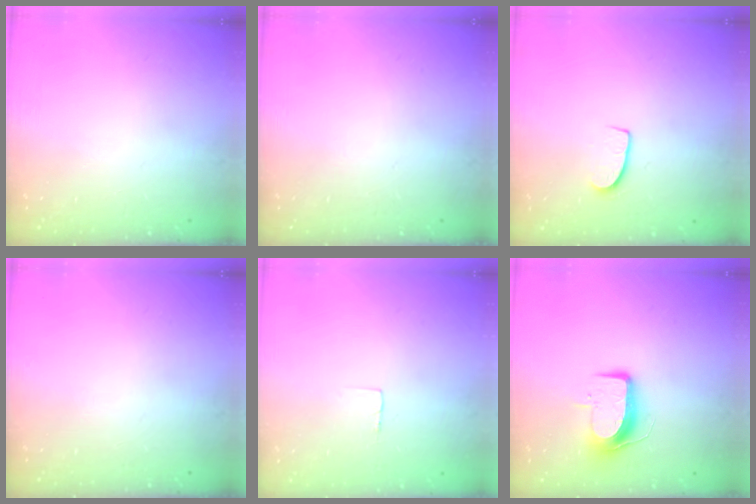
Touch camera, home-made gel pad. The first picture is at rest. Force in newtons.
{"total": 0.0}
{"total": 6.4, "press": 6.4, "slide": 0.6}
{"total": 0.0}
{"total": 2.3, "press": 2.3, "slide": 0.1}
{"total": 9.0, "press": 9.0, "slide": 0.6}